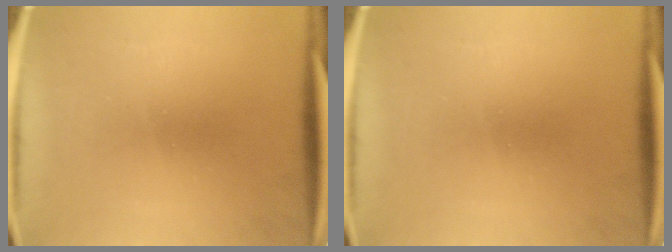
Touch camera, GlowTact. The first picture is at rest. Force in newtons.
{"total": 0.0}